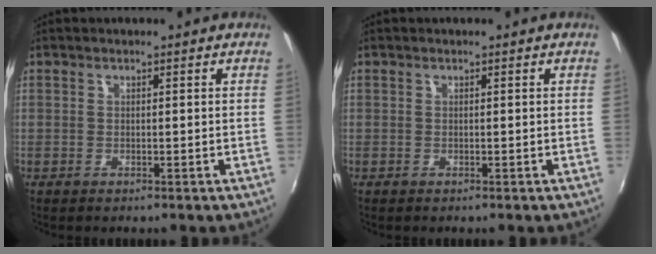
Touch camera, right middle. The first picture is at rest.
{"total": 0.0}